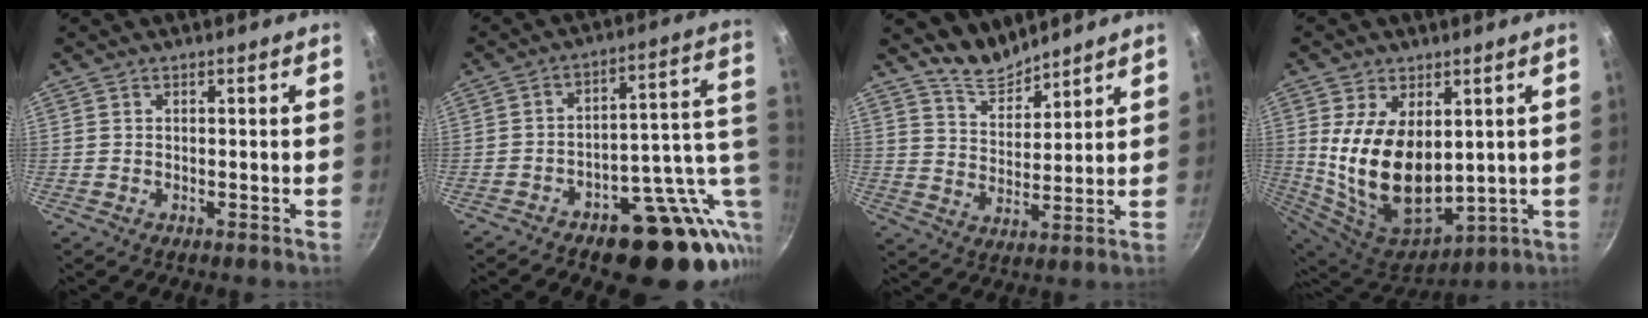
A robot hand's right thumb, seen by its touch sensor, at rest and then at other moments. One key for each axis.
{"total": 19.6, "fx": -5.6, "fy": 10.5, "fz": 15.6, "tx": -0.141, "ty": 0.037, "tz": -0.071}
{"total": 7.1, "fx": 6.7, "fy": 2.0, "fz": 1.1, "tx": -0.008, "ty": -0.058, "tz": 0.128}
{"total": 18.6, "fx": 2.2, "fy": 11.6, "fz": 14.5, "tx": -0.250, "ty": -0.037, "tz": 0.067}